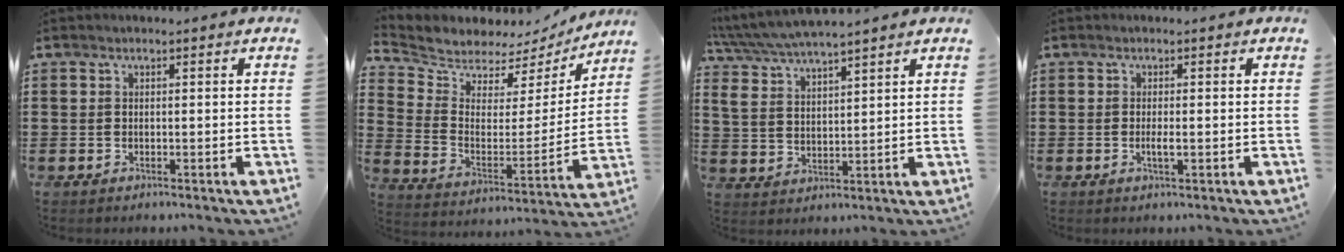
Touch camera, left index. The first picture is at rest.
{"total": 5.4, "force": [5.1, 1.9, 0.0], "torque": [-0.039, -0.041, 0.085]}
{"total": 5.2, "force": [4.9, 0.5, 1.9], "torque": [-0.056, -0.022, 0.085]}
{"total": 1.4, "force": [-0.2, 0.3, 1.4], "torque": [-0.025, -0.003, -0.002]}